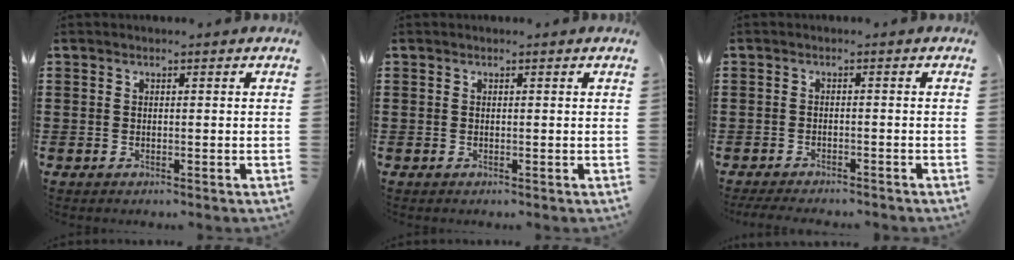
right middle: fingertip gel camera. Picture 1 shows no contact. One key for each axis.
{"total": 0.0}
{"total": 1.9, "fx": -1.8, "fy": 0.1, "fz": 0.1, "tx": -0.006, "ty": -0.002, "tz": -0.038}